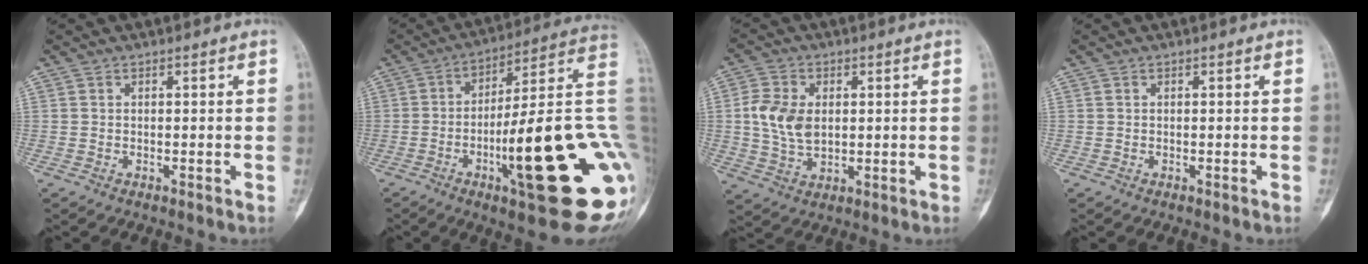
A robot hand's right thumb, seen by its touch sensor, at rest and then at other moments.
{"total": 29.0, "force": [-6.4, 6.2, 27.6], "torque": [-0.313, 0.011, -0.090]}
{"total": 8.8, "force": [1.0, 6.0, 6.4], "torque": [-0.117, 0.000, 0.023]}
{"total": 0.0}